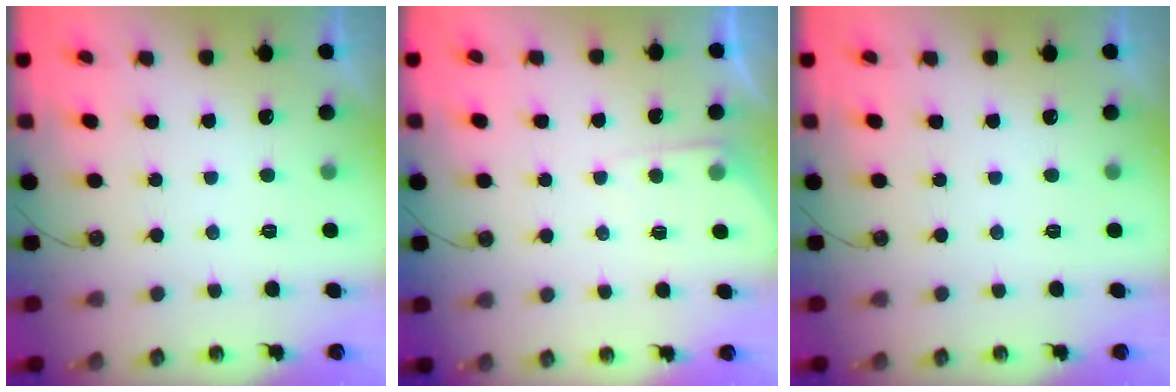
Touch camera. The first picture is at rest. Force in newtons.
{"total": 3.8, "press": 3.8, "slide": 0.5}
{"total": 0.0}